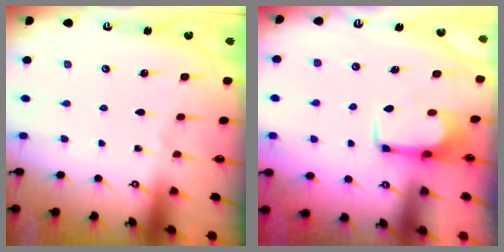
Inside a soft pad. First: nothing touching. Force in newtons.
{"total": 2.2, "press": 2.1, "slide": 0.4}